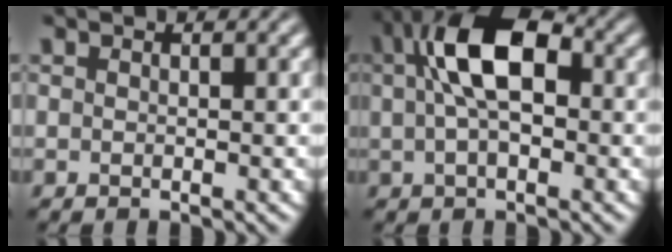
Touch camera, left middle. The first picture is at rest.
{"total": 7.7, "force": [1.6, 3.8, 6.6], "torque": [-0.126, 0.019, 0.021]}